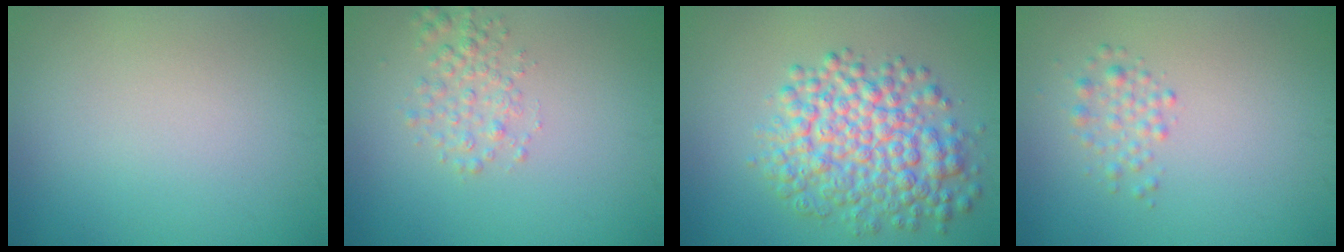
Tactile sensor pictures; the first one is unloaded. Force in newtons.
{"total": 2.2, "press": 2.2, "slide": 0.1}
{"total": 7.2, "press": 7.2, "slide": 0.1}
{"total": 1.6, "press": 1.6, "slide": 0.1}